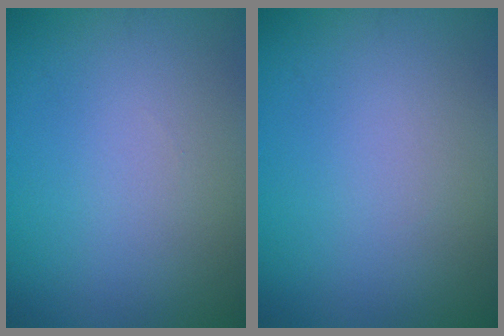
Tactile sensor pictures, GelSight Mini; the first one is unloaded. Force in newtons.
{"total": 0.0}